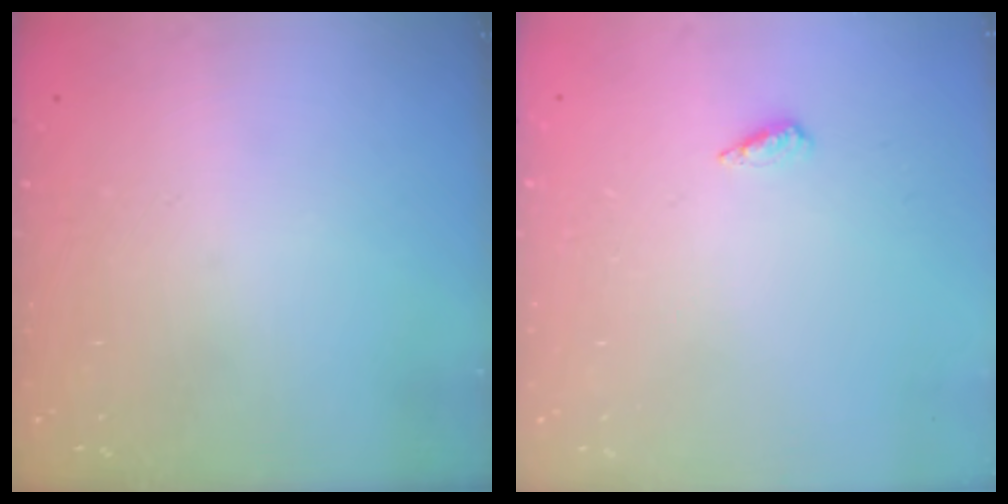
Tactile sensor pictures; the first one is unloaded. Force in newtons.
{"total": 2.6, "press": 2.2, "slide": 1.3}